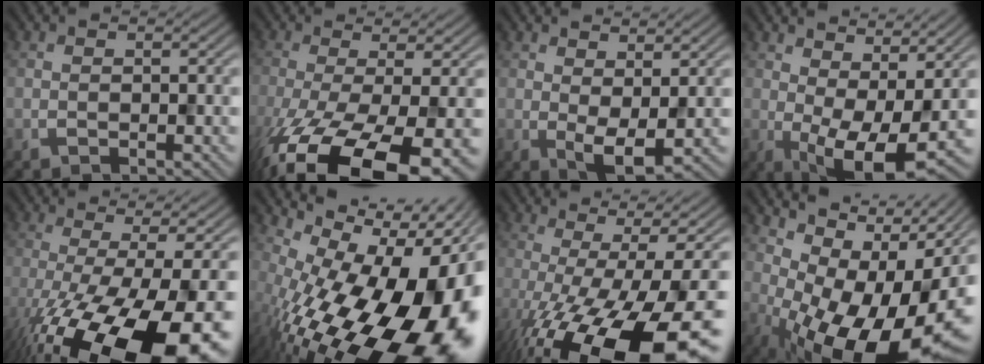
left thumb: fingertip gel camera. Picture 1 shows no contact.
{"total": 14.6, "force": [-7.3, 4.8, 11.8], "torque": [-0.230, -0.048, -0.088]}
{"total": 2.4, "force": [0.8, 0.8, 2.1], "torque": [-0.047, -0.005, 0.025]}
{"total": 8.5, "force": [0.4, 3.5, 7.7], "torque": [-0.129, -0.001, 0.024]}
{"total": 18.0, "force": [-8.6, 5.4, 14.8], "torque": [-0.245, -0.054, -0.115]}
{"total": 19.2, "force": [-7.3, 9.2, 15.2], "torque": [-0.213, -0.043, -0.094]}
{"total": 17.2, "force": [-6.9, 4.9, 15.0], "torque": [-0.222, -0.029, -0.094]}
{"total": 14.9, "force": [-2.6, 7.0, 12.9], "torque": [-0.164, -0.015, -0.019]}